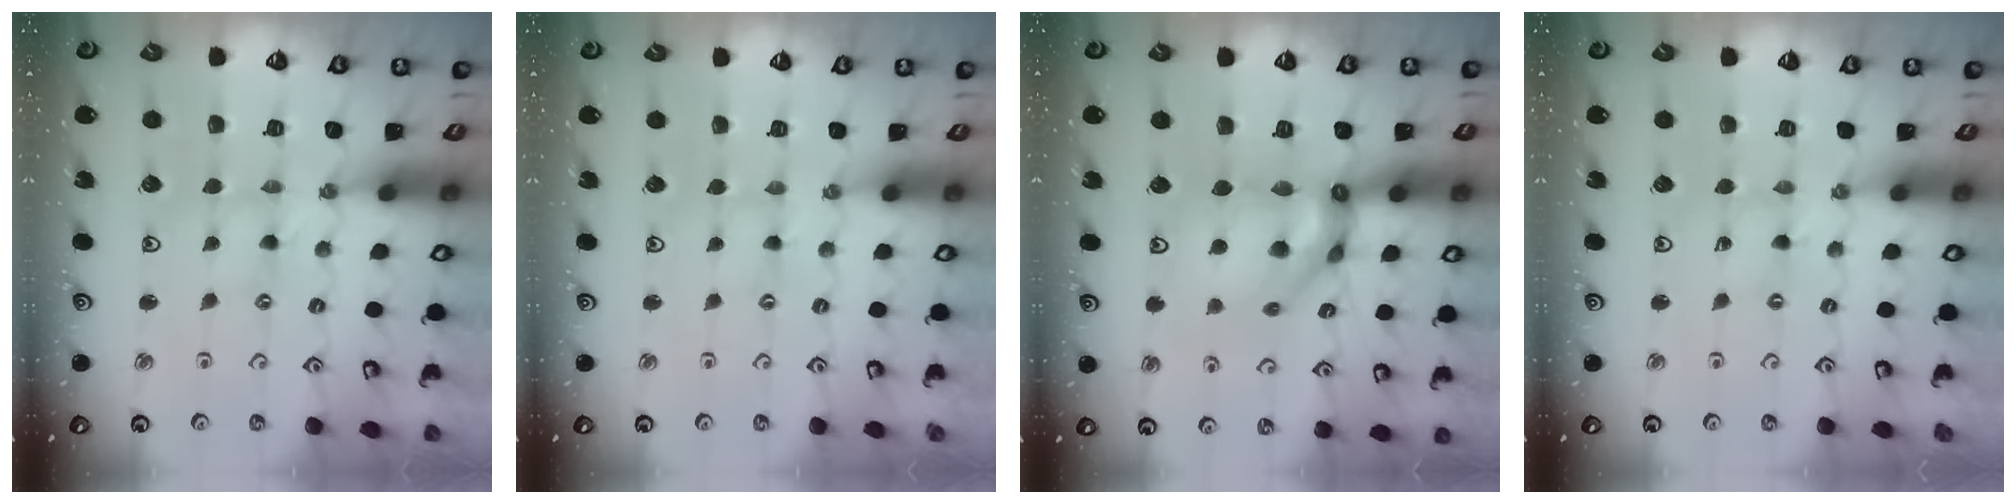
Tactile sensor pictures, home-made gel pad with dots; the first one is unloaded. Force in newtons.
{"total": 0.0}
{"total": 14.2, "press": 14.1, "slide": 1.9}
{"total": 0.5, "press": 0.5, "slide": 0.1}